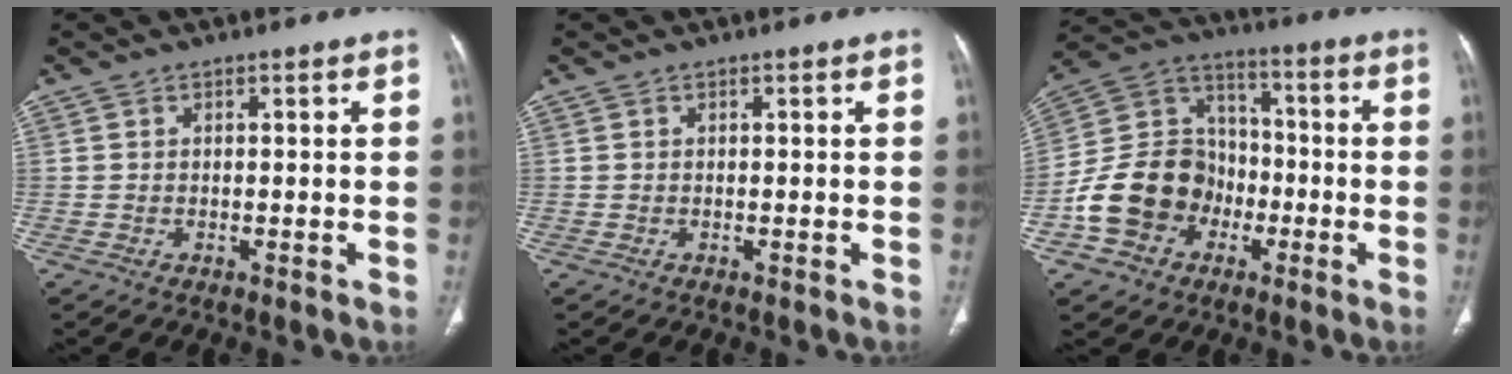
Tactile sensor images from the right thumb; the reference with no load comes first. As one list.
[{"total": 0.0}, {"total": 15.6, "force": [-5.4, 12.8, 7.1], "torque": [-0.106, 0.060, -0.096]}]